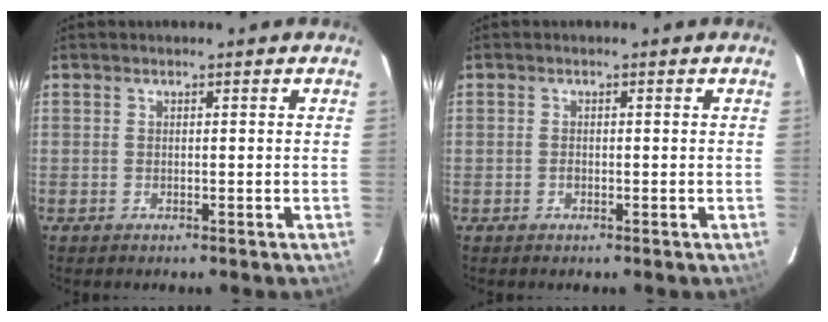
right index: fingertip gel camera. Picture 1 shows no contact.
{"total": 0.8, "force": [-0.3, 0.6, 0.4], "torque": [-0.006, 0.001, -0.007]}